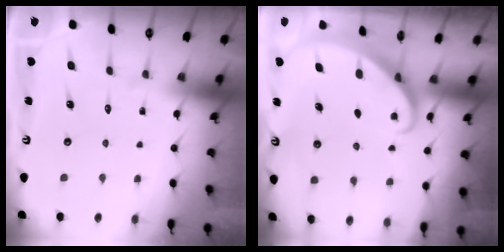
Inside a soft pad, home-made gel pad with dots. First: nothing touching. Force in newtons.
{"total": 1.9, "press": 1.9, "slide": 0.0}